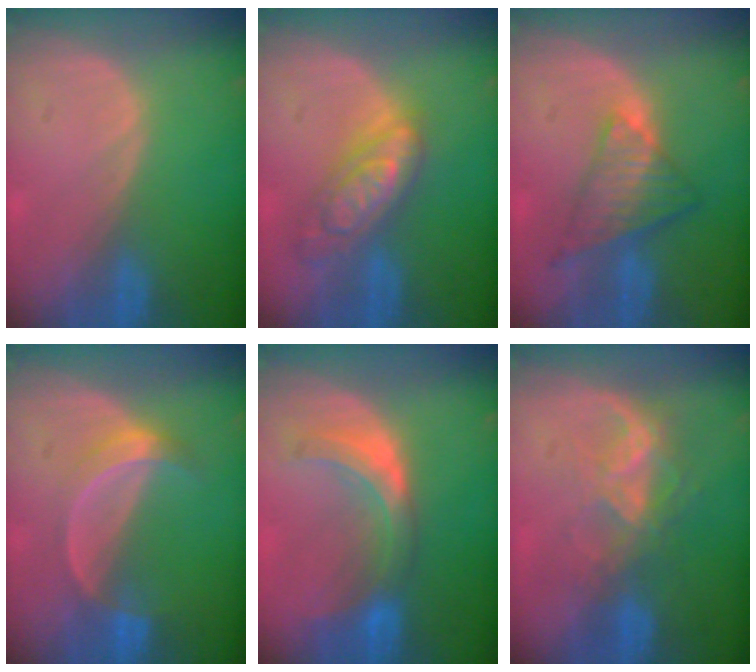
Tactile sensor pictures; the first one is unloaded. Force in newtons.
{"total": 7.4, "press": 7.4, "slide": 0.5}
{"total": 7.6, "press": 6.4, "slide": 4.1}
{"total": 5.1, "press": 4.7, "slide": 2.0}
{"total": 7.0, "press": 6.8, "slide": 1.6}
{"total": 6.7, "press": 6.0, "slide": 3.0}